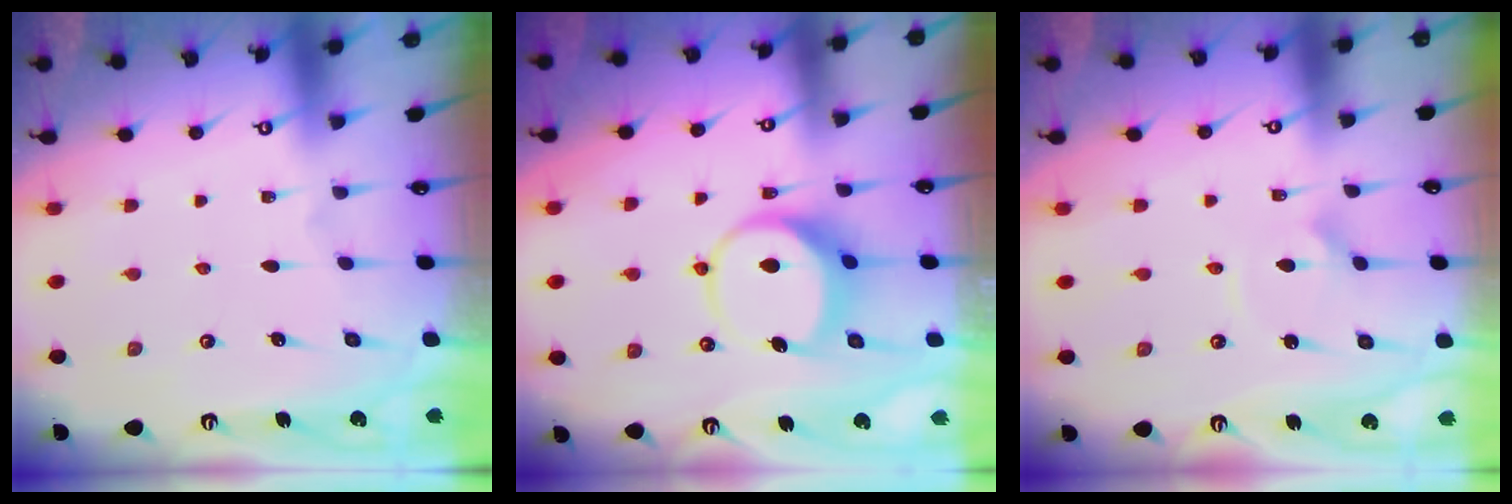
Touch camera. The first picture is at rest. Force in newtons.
{"total": 9.4, "press": 9.4, "slide": 1.2}
{"total": 2.4, "press": 2.4, "slide": 0.0}